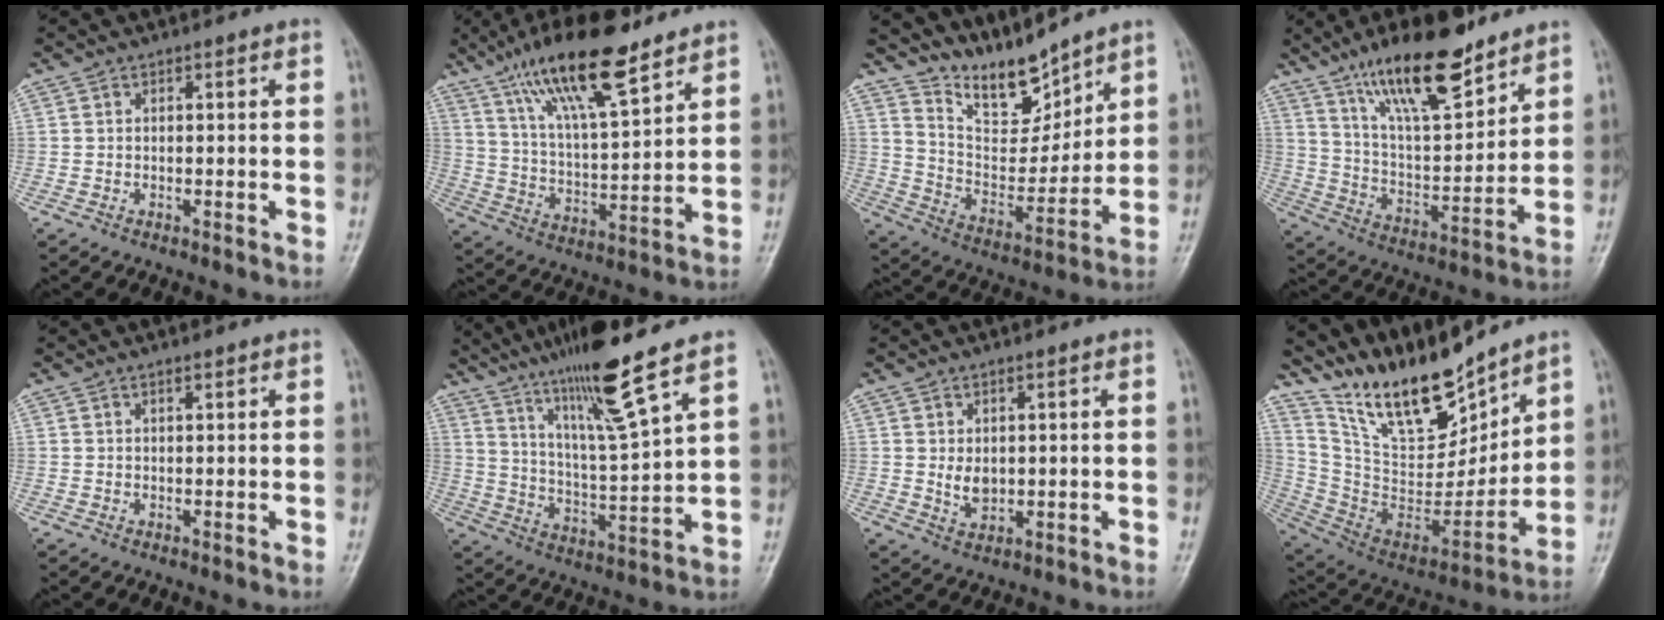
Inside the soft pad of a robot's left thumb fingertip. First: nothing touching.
{"total": 17.9, "force": [11.9, 4.8, 12.5], "torque": [-0.201, -0.050, 0.216]}
{"total": 11.6, "force": [10.3, 3.5, 4.0], "torque": [-0.040, -0.077, 0.201]}
{"total": 18.5, "force": [13.0, 5.6, 11.9], "torque": [-0.170, -0.071, 0.234]}
{"total": 0.8, "force": [0.6, 0.2, 0.5], "torque": [-0.009, -0.003, 0.010]}
{"total": 15.7, "force": [10.9, 0.3, 11.4], "torque": [-0.198, -0.056, 0.195]}
{"total": 3.7, "force": [0.6, 2.4, 2.8], "torque": [-0.037, -0.011, 0.018]}
{"total": 20.4, "force": [16.3, 6.7, 10.1], "torque": [-0.131, -0.094, 0.308]}